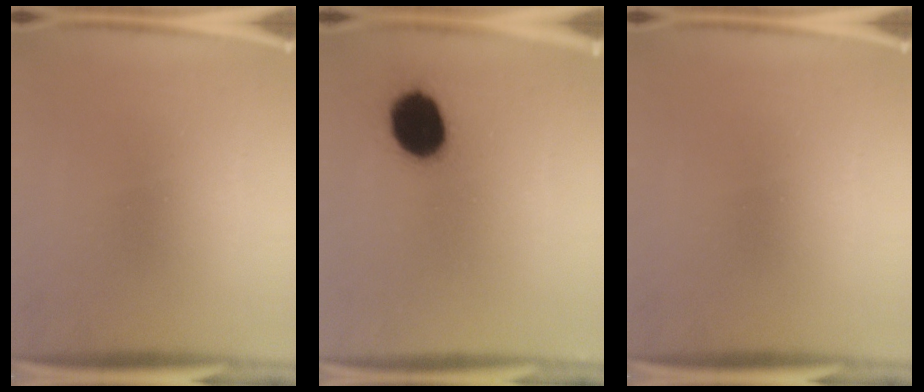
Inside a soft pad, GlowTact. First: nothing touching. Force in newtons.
{"total": 13.1}
{"total": 0.0}